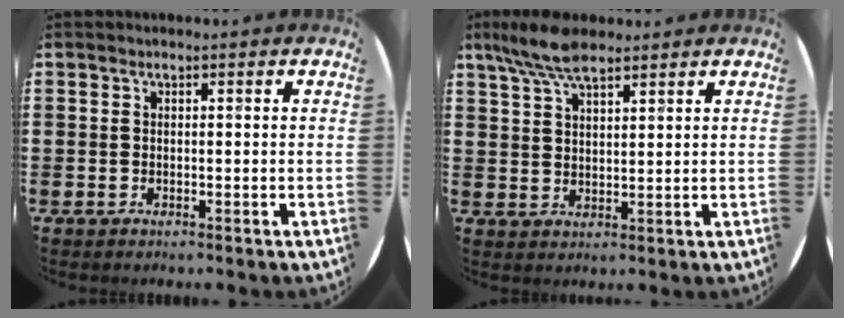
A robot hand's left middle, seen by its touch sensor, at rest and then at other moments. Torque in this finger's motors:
{"motor_torque": [1.14, -1.00, 0.18, 0.10]}